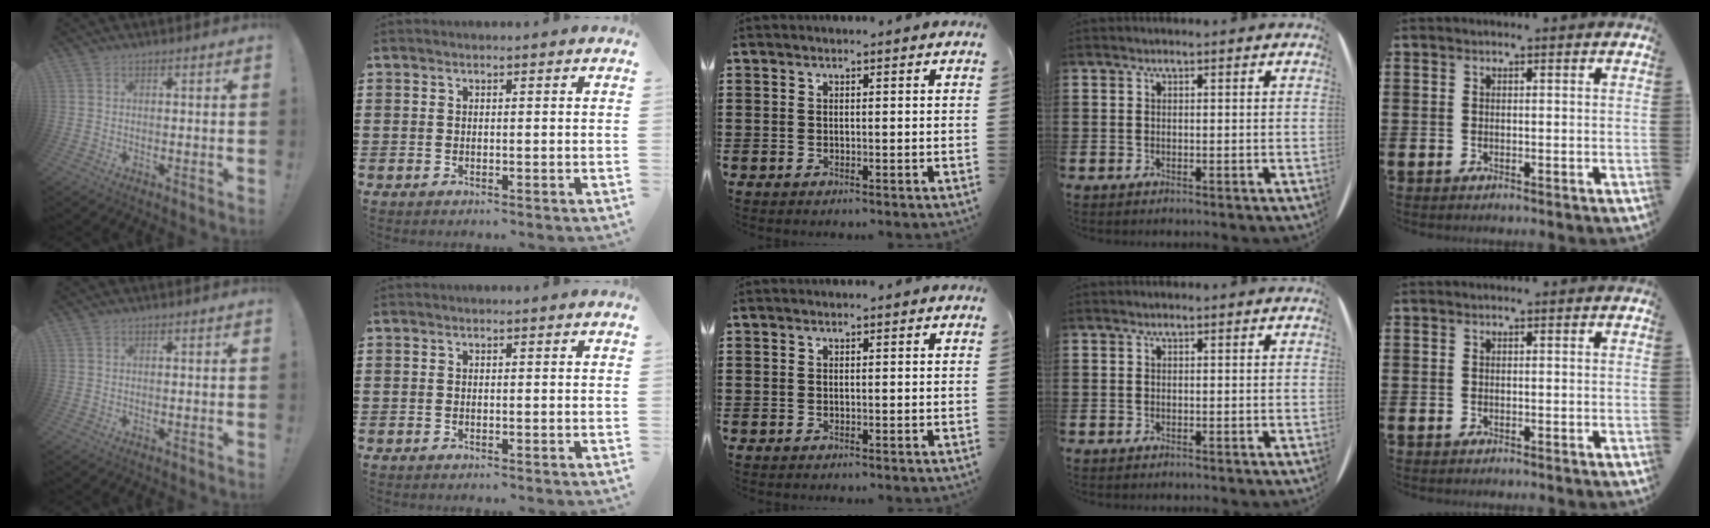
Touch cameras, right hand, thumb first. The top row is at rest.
{}